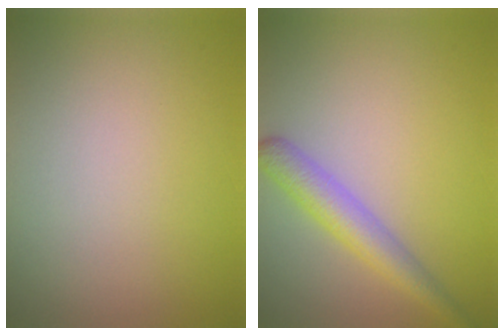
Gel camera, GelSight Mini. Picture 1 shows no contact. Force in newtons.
{"total": 3.5, "press": 3.5, "slide": 0.1}